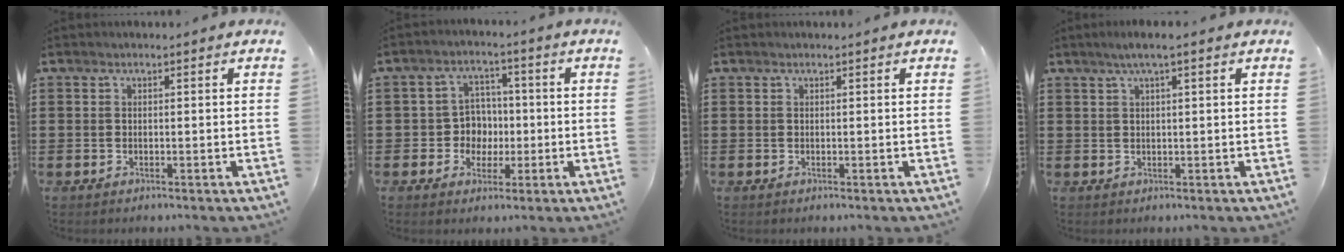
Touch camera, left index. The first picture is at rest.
{"total": 5.3, "force": [-0.5, 5.0, 1.6], "torque": [-0.042, 0.011, -0.012]}
{"total": 0.0}
{"total": 2.4, "force": [1.2, 0.0, 2.1], "torque": [-0.040, 0.001, 0.021]}